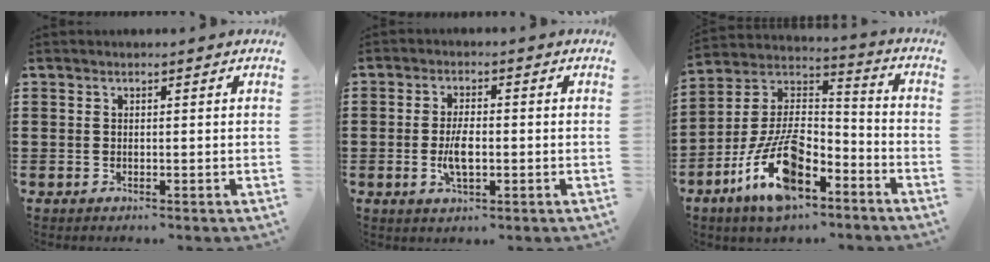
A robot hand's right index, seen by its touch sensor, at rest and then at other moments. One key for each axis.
{"total": 4.7, "fx": -0.9, "fy": 1.9, "fz": 4.2, "tx": -0.095, "ty": -0.003, "tz": -0.020}
{"total": 14.2, "fx": -7.9, "fy": 5.9, "fz": 10.1, "tx": -0.211, "ty": 0.018, "tz": -0.147}